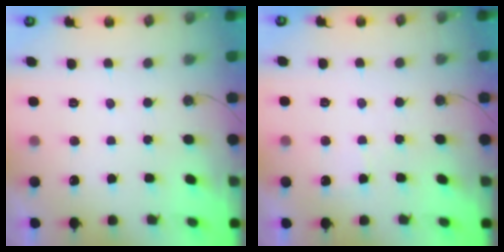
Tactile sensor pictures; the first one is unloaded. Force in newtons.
{"total": 3.3, "press": 3.2, "slide": 0.4}